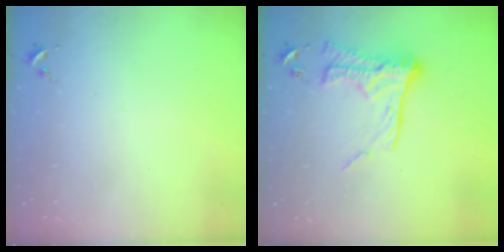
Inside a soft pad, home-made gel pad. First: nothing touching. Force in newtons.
{"total": 17.7, "press": 17.7, "slide": 1.3}